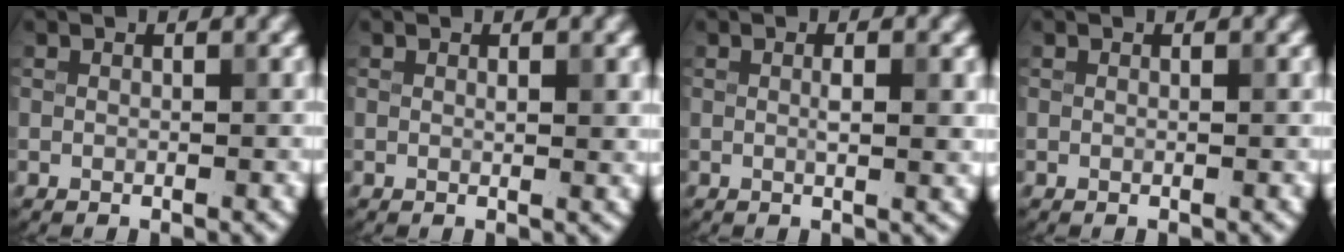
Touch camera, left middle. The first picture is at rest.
{"total": 1.0, "force": [0.3, 0.2, 0.9], "torque": [-0.013, -0.004, 0.006]}
{"total": 2.1, "force": [0.2, 0.4, 2.0], "torque": [-0.032, -0.001, 0.004]}
{"total": 0.0}